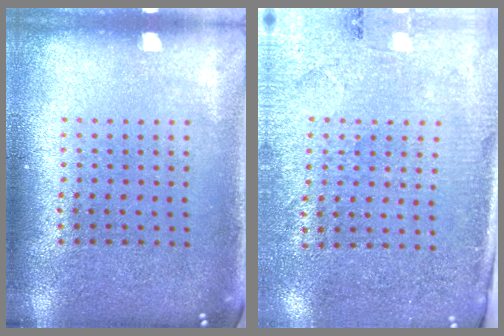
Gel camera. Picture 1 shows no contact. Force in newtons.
{"total": 2.8, "press": 2.6, "slide": 1.1}